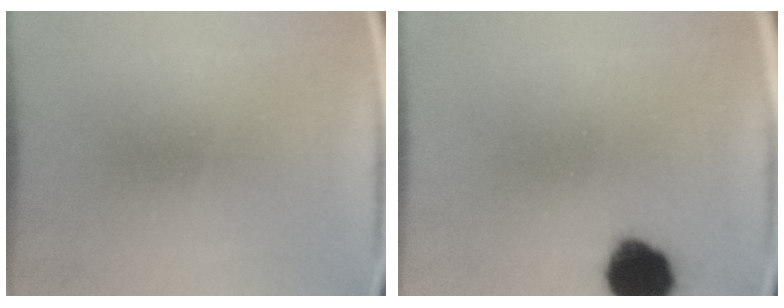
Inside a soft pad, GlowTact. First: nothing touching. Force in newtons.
{"total": 11.4}